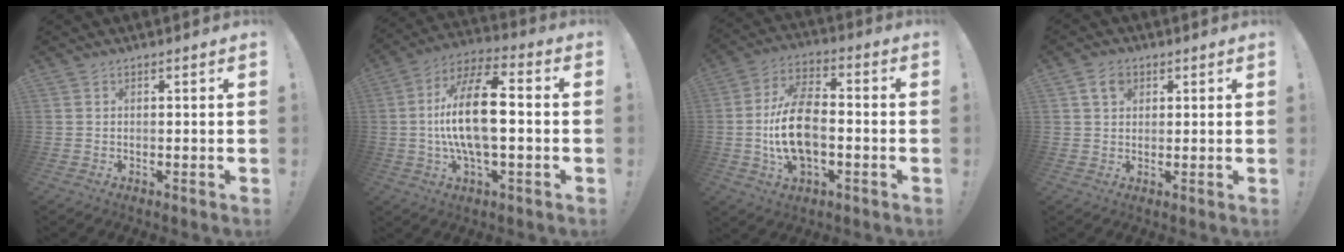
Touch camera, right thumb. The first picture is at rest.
{"total": 17.6, "force": [-0.5, 6.7, 16.3], "torque": [-0.300, 0.004, -0.013]}
{"total": 15.4, "force": [-2.4, 8.9, 12.3], "torque": [-0.230, 0.012, -0.043]}
{"total": 4.7, "force": [2.0, 3.5, 2.5], "torque": [-0.035, 0.002, 0.035]}